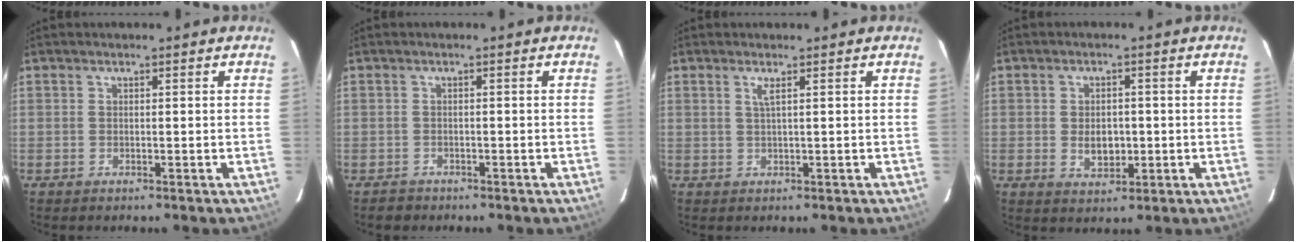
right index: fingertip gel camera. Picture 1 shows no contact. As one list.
[{"total": 1.8, "force": [-1.5, 1.1, -0.1], "torque": [-0.003, 0.001, -0.021]}, {"total": 1.3, "force": [0.5, -0.4, 1.1], "torque": [-0.022, 0.000, 0.009]}, {"total": 4.7, "force": [-0.6, 3.2, 3.5], "torque": [-0.061, 0.000, -0.002]}]